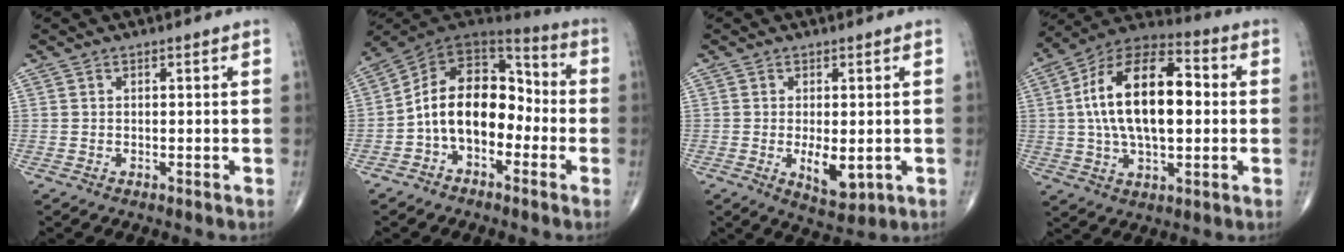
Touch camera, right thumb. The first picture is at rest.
{"total": 15.1, "force": [-3.3, 9.9, 11.0], "torque": [-0.151, 0.067, -0.067]}
{"total": 6.1, "force": [-1.1, 2.8, 5.3], "torque": [-0.076, -0.014, -0.008]}
{"total": 20.4, "force": [1.5, 10.4, 17.4], "torque": [-0.296, 0.029, 0.019]}